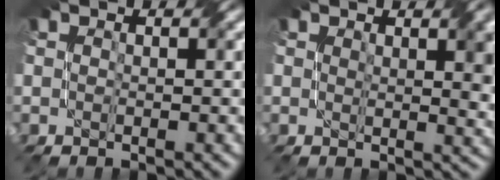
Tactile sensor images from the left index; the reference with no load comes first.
{"total": 3.6, "force": [1.5, 1.2, 3.0], "torque": [-0.036, -0.002, 0.025]}